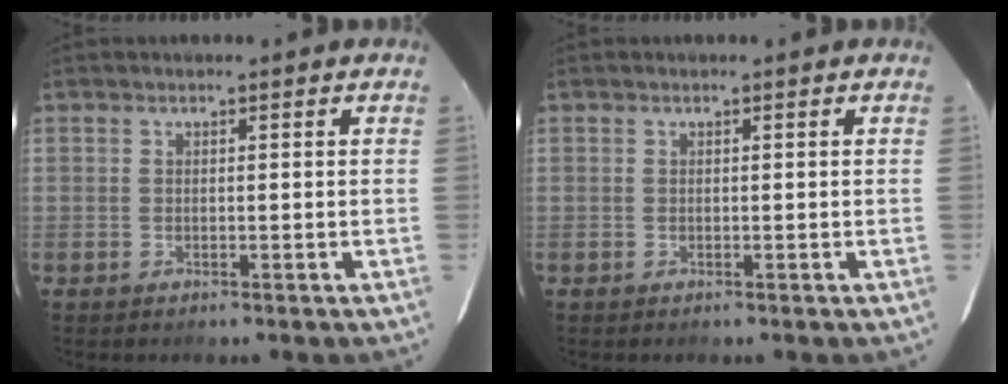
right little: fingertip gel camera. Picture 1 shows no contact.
{"total": 0.0}